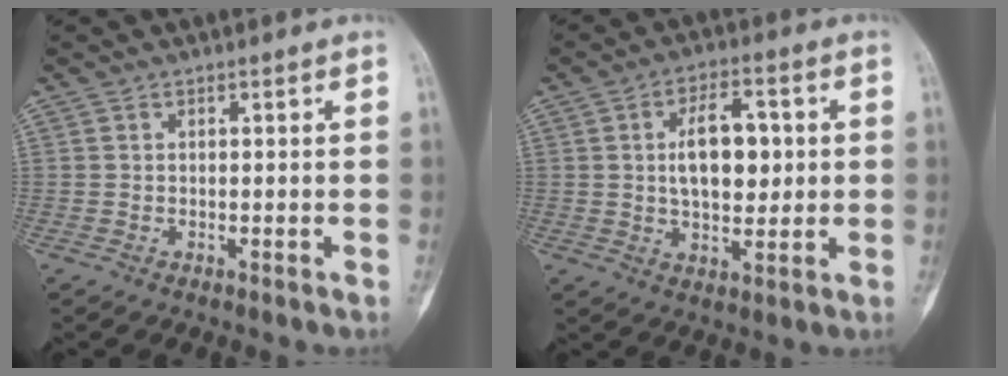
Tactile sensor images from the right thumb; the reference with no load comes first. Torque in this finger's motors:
{"motor_torque": [0.16, 0.23, 0.36, 0.27, -0.01]}